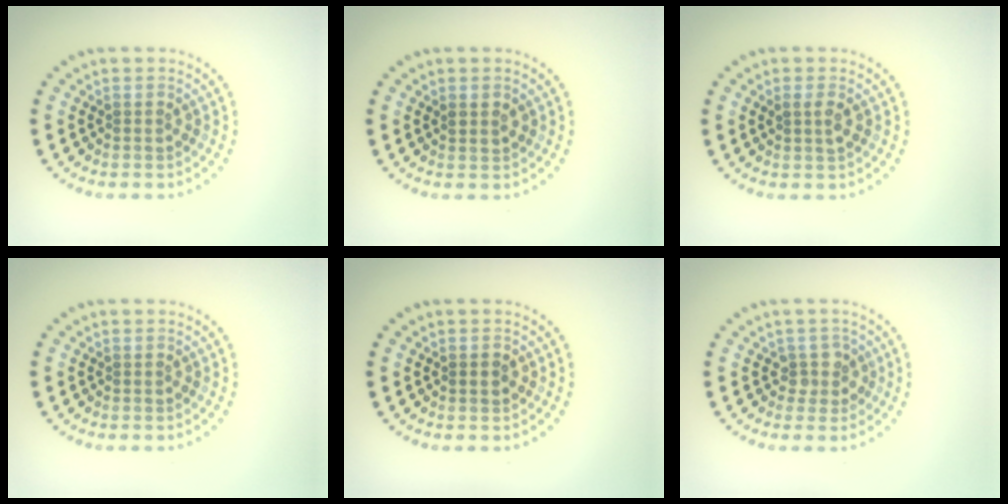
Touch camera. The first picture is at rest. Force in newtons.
{"total": 1.1, "press": 1.0, "slide": 0.5}
{"total": 1.4, "press": 1.3, "slide": 0.4}
{"total": 0.0}
{"total": 1.0, "press": 1.0, "slide": 0.1}
{"total": 1.9, "press": 1.3, "slide": 1.3}